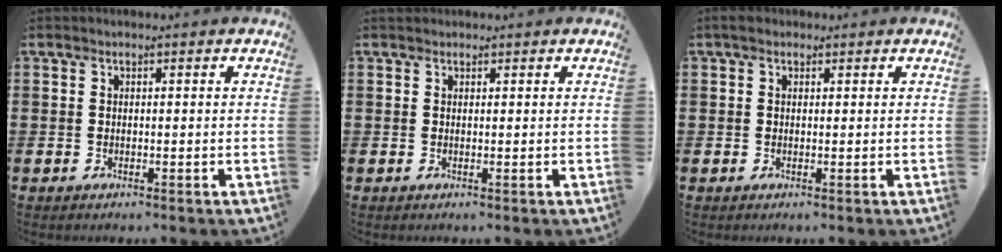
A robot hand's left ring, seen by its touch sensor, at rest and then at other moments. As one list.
[{"total": 0.6, "force": [0.5, 0.3, 0.1], "torque": [0.005, -0.001, 0.009]}, {"total": 1.6, "force": [1.0, 0.9, 0.7], "torque": [-0.010, 0.006, 0.016]}]